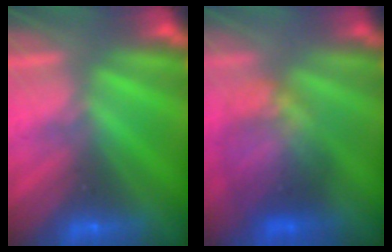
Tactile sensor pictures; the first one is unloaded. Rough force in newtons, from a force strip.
{"total": 6.3}